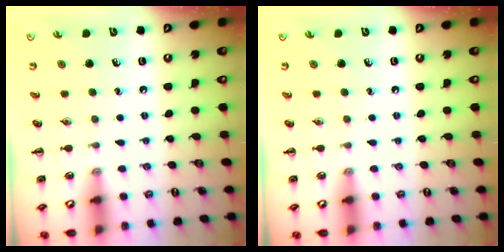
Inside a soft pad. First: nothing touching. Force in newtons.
{"total": 0.0}